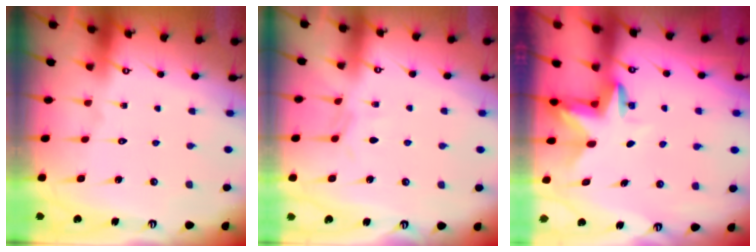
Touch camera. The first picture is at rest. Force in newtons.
{"total": 3.6, "press": 3.6, "slide": 0.6}
{"total": 3.3, "press": 3.3, "slide": 0.2}